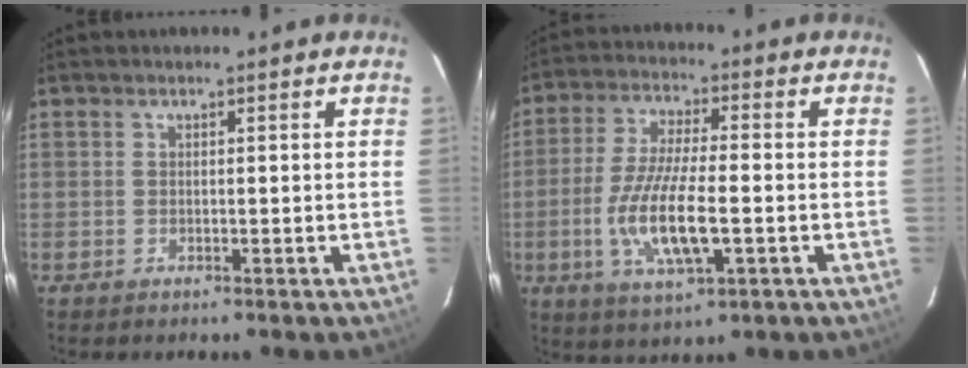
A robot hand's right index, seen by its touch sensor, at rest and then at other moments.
{"total": 12.4, "force": [-3.0, 3.3, 11.5], "torque": [-0.237, -0.013, -0.056]}